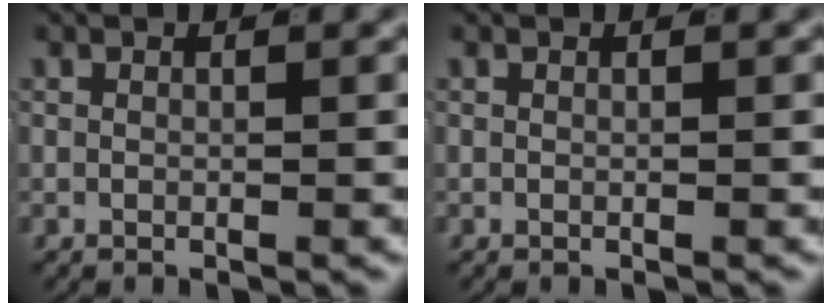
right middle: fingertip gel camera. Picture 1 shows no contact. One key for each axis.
{"total": 0.0}